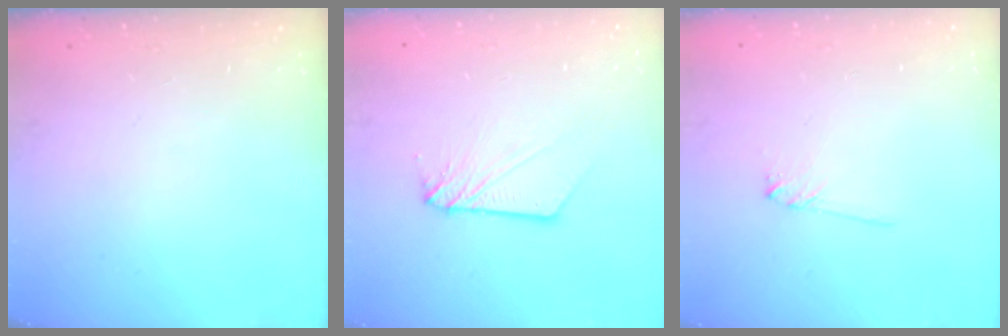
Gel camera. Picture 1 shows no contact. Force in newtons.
{"total": 3.6, "press": 3.6, "slide": 0.3}
{"total": 3.6, "press": 3.5, "slide": 0.5}